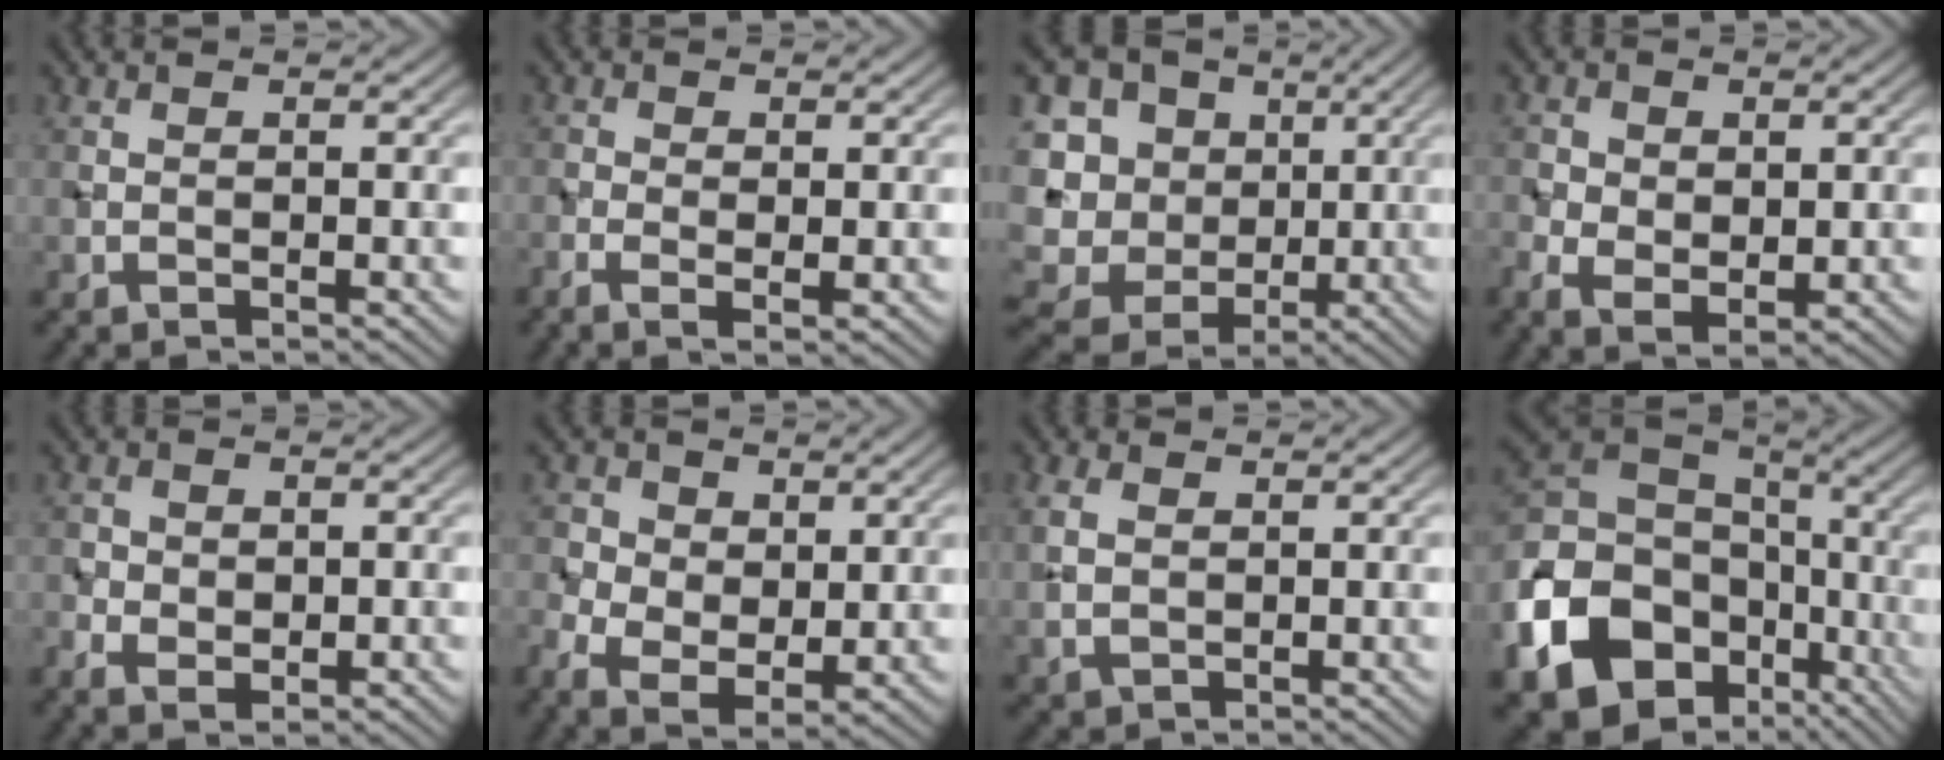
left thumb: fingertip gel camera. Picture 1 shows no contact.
{"total": 2.5, "force": [-0.7, 0.8, 2.3], "torque": [-0.053, -0.006, -0.012]}
{"total": 17.1, "force": [1.1, 15.2, 7.8], "torque": [-0.263, 0.024, 0.032]}
{"total": 4.8, "force": [-0.4, 3.6, 3.2], "torque": [-0.071, -0.009, -0.003]}
{"total": 4.3, "force": [-1.2, 3.3, 2.6], "torque": [-0.038, -0.008, -0.018]}
{"total": 7.0, "force": [0.2, 5.3, 4.5], "torque": [-0.117, -0.009, 0.003]}
{"total": 3.5, "force": [0.8, 2.3, 2.4], "torque": [-0.069, 0.002, 0.017]}
{"total": 20.2, "force": [-8.4, 15.1, 10.6], "torque": [-0.295, -0.043, -0.141]}